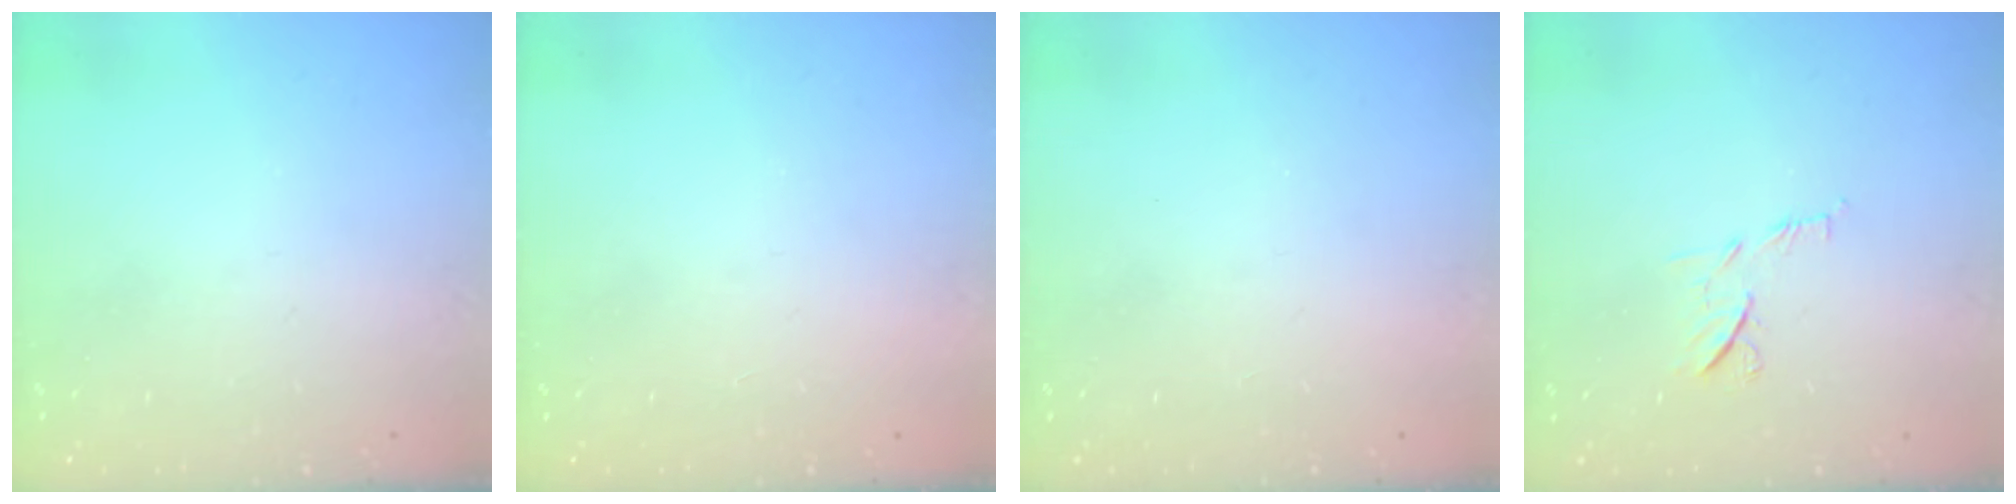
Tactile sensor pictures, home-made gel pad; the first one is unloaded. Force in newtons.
{"total": 1.6, "press": 1.5, "slide": 0.1}
{"total": 1.5, "press": 1.5, "slide": 0.1}
{"total": 6.2, "press": 6.2, "slide": 0.7}